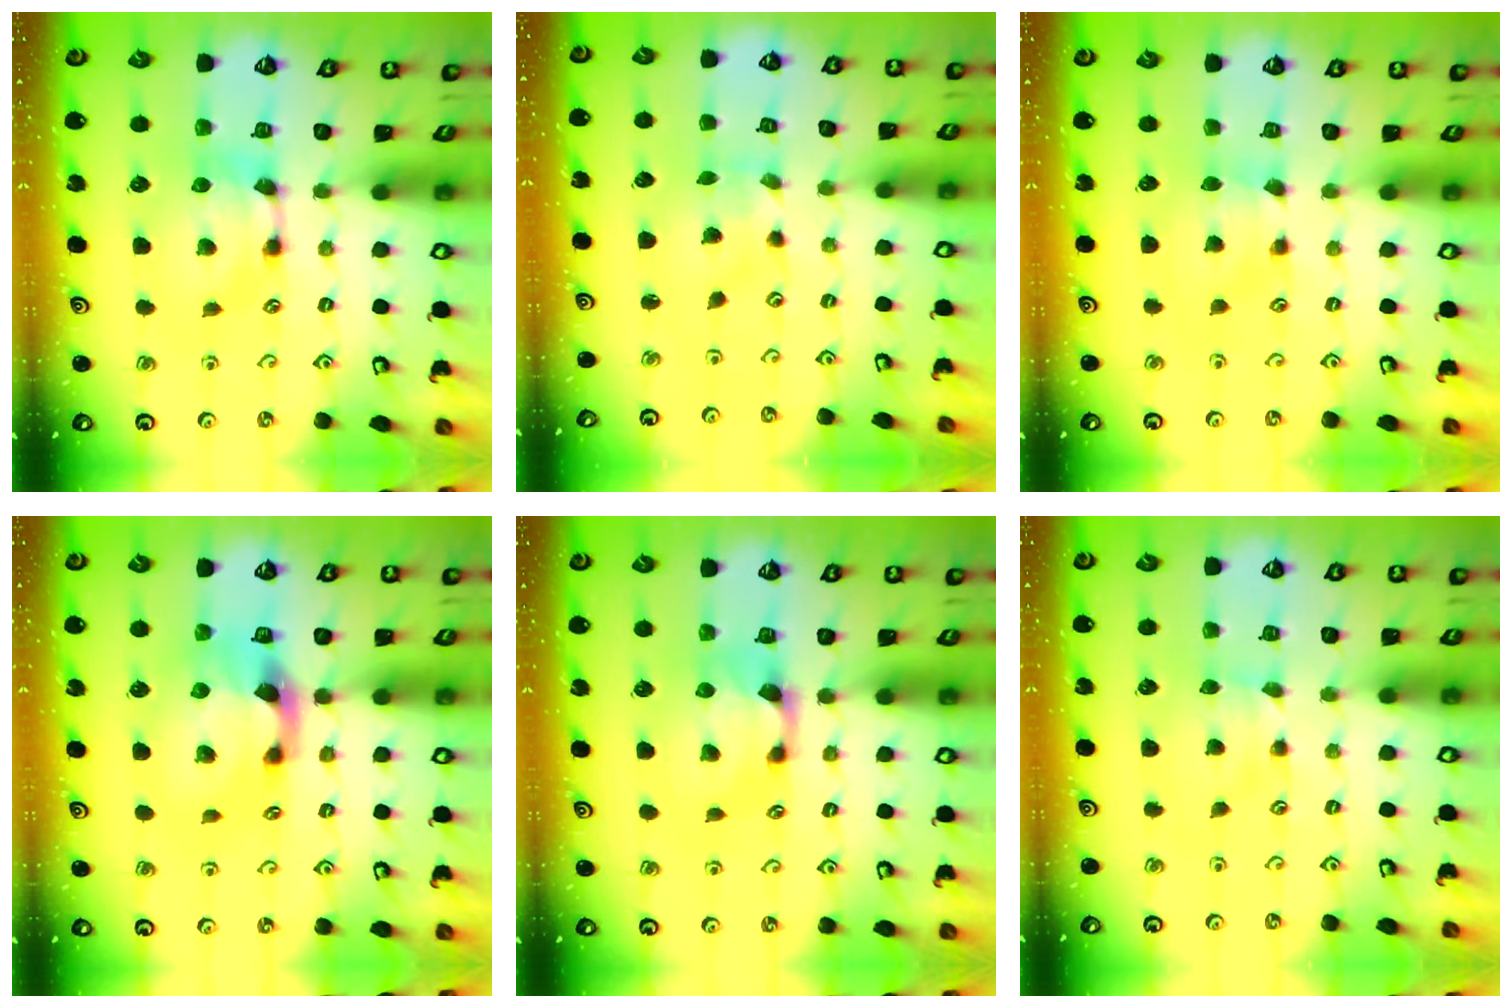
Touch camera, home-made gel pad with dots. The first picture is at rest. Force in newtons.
{"total": 2.6, "press": 2.4, "slide": 0.8}
{"total": 2.0, "press": 1.9, "slide": 0.7}
{"total": 3.1, "press": 2.8, "slide": 1.3}
{"total": 0.8, "press": 0.1, "slide": 0.8}
{"total": 1.7, "press": 1.6, "slide": 0.5}